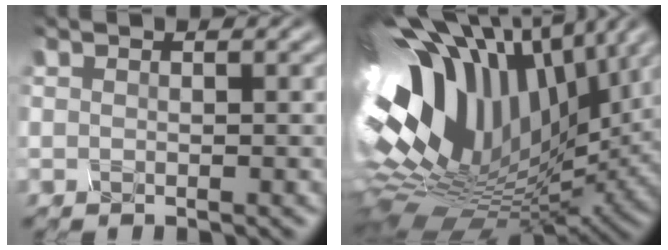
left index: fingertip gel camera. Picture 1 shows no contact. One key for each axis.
{"total": 15.4, "fx": 2.4, "fy": 8.6, "fz": 12.6, "tx": -0.268, "ty": 0.018, "tz": 0.048}